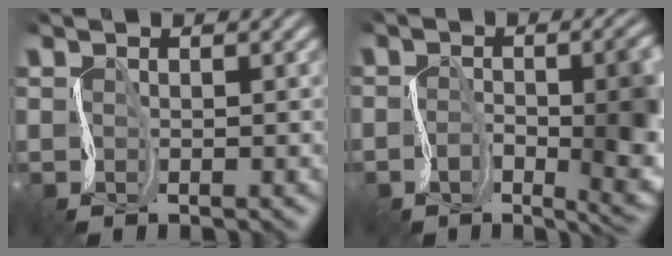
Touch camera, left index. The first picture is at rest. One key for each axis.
{"total": 9.3, "fx": -1.8, "fy": 3.8, "fz": 8.3, "tx": -0.117, "ty": -0.010, "tz": -0.024}